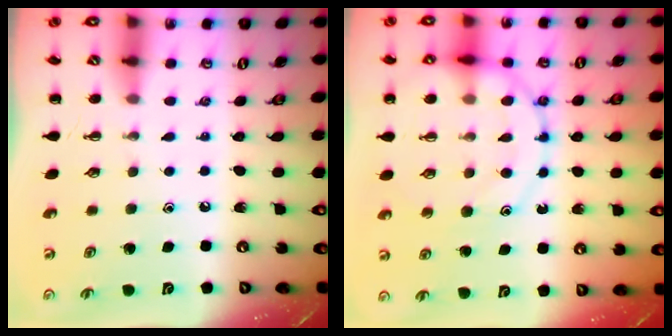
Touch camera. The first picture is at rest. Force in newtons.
{"total": 15.7, "press": 15.6, "slide": 1.6}